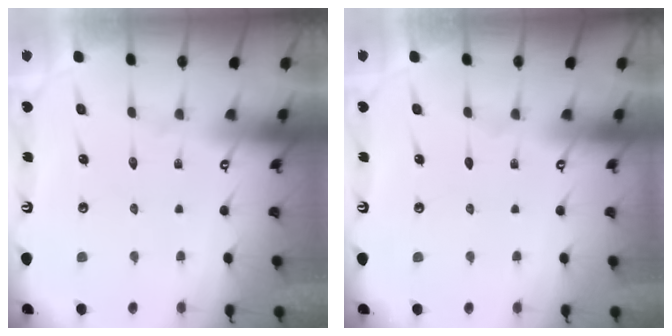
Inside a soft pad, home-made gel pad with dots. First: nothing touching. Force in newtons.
{"total": 0.0}